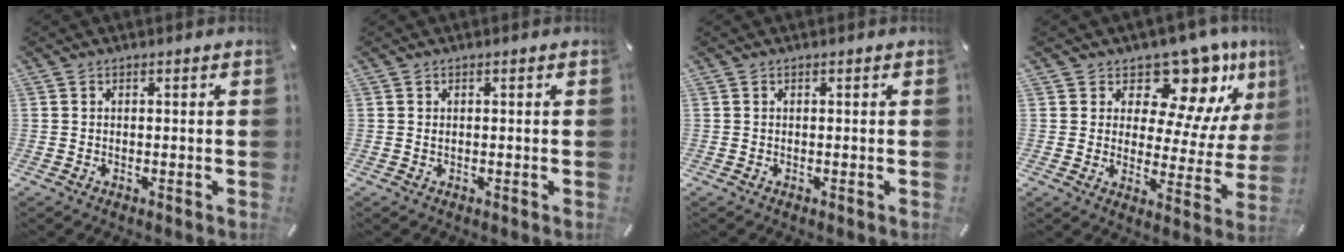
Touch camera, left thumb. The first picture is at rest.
{"total": 0.5, "force": [0.0, 0.4, 0.4], "torque": [-0.008, 0.000, -0.001]}
{"total": 0.0}
{"total": 14.0, "force": [10.8, 6.7, 5.9], "torque": [-0.080, -0.110, 0.183]}